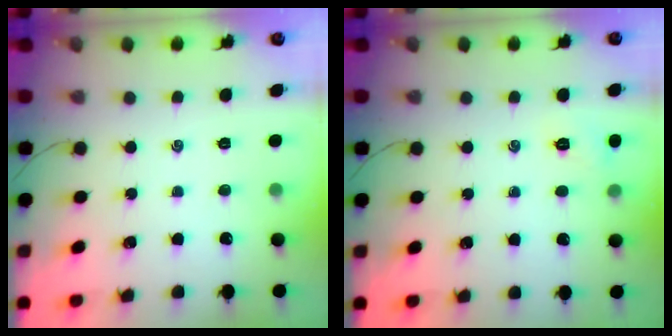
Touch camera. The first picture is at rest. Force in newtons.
{"total": 5.7, "press": 5.5, "slide": 1.6}